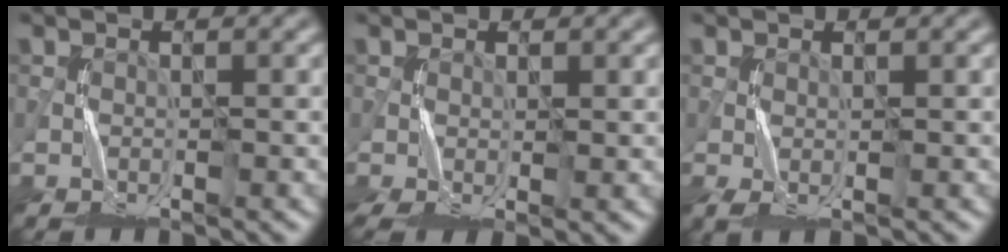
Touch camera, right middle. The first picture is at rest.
{"total": 2.7, "force": [-0.2, 1.2, 2.5], "torque": [-0.060, -0.001, -0.004]}
{"total": 1.4, "force": [-0.1, 0.6, 1.3], "torque": [-0.039, -0.004, 0.000]}